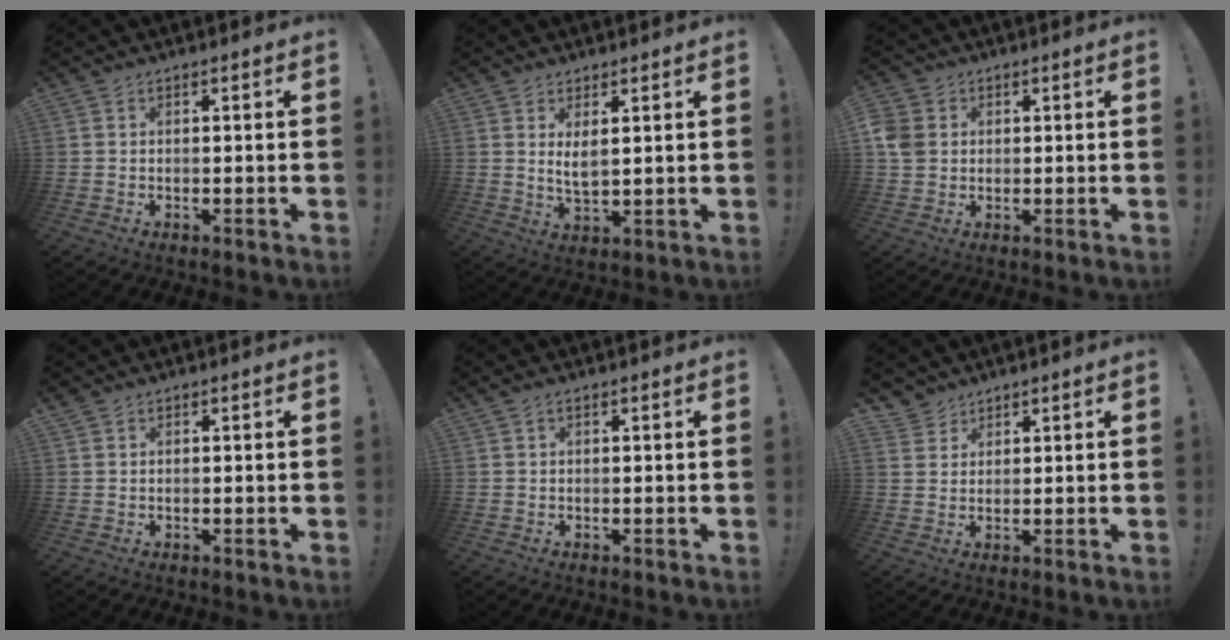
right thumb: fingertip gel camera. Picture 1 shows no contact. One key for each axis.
{"total": 4.3, "fx": 2.0, "fy": 1.3, "fz": 3.6, "tx": -0.059, "ty": -0.013, "tz": 0.033}
{"total": 5.6, "fx": 0.8, "fy": 4.9, "fz": 2.5, "tx": -0.049, "ty": 0.002, "tz": 0.016}
{"total": 0.9, "fx": 0.6, "fy": 0.7, "fz": -0.1, "tx": 0.004, "ty": 0.001, "tz": 0.011}
{"total": 1.2, "fx": 0.6, "fy": 0.4, "fz": 0.9, "tx": -0.017, "ty": 0.001, "tz": 0.010}
{"total": 3.5, "fx": 2.8, "fy": 2.1, "fz": 0.1, "tx": 0.000, "ty": -0.016, "tz": 0.053}